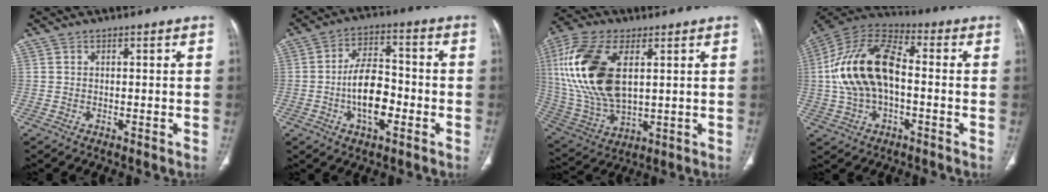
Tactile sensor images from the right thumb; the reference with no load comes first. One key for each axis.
{"total": 11.0, "fx": -2.8, "fy": 5.6, "fz": 9.0, "tx": -0.146, "ty": 0.026, "tz": -0.054}
{"total": 21.0, "fx": 4.7, "fy": 11.1, "fz": 17.2, "tx": -0.367, "ty": -0.013, "tz": 0.092}
{"total": 17.9, "fx": -0.3, "fy": 10.1, "fz": 14.8, "tx": -0.289, "ty": 0.035, "tz": -0.011}